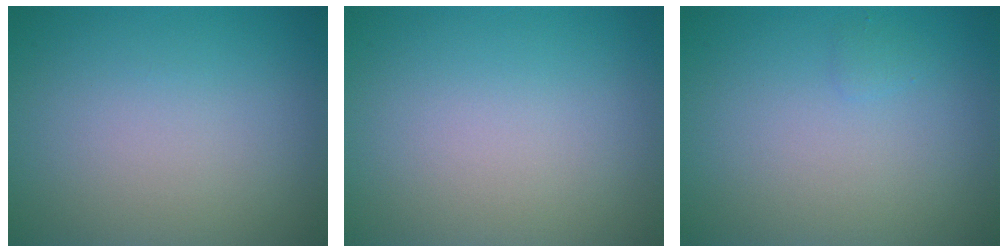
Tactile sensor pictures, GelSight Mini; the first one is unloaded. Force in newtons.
{"total": 0.0}
{"total": 0.5, "press": 0.5, "slide": 0.1}